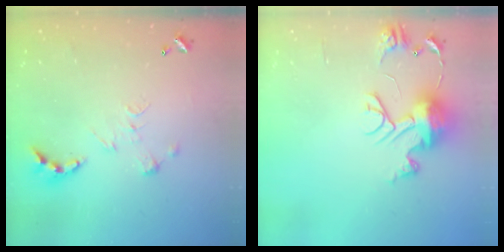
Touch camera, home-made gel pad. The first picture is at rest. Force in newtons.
{"total": 12.5, "press": 12.4, "slide": 0.9}